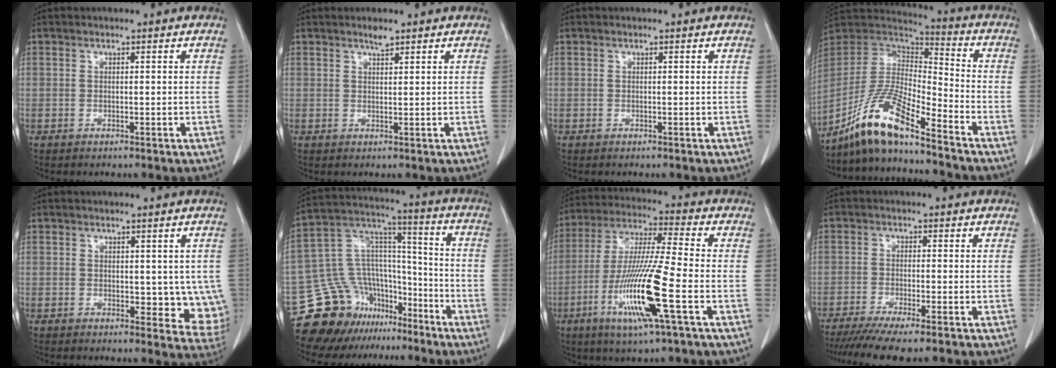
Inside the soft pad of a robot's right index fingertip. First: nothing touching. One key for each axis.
{"total": 1.4, "fx": 1.2, "fy": 0.3, "fz": 0.7, "tx": -0.017, "ty": 0.000, "tz": 0.023}
{"total": 0.0}
{"total": 13.7, "fx": -10.2, "fy": 1.5, "fz": 9.1, "tx": -0.185, "ty": 0.001, "tz": -0.193}
{"total": 6.8, "fx": 0.3, "fy": 4.0, "fz": 5.5, "tx": -0.043, "ty": -0.013, "tz": 0.008}
{"total": 17.0, "fx": -12.2, "fy": 10.8, "fz": 4.9, "tx": -0.088, "ty": 0.094, "tz": -0.205}
{"total": 15.5, "fx": -5.4, "fy": -0.1, "fz": 14.5, "tx": -0.297, "ty": -0.022, "tz": -0.104}
{"total": 10.6, "fx": -8.7, "fy": 0.7, "fz": 6.0, "tx": -0.081, "ty": -0.020, "tz": -0.133}